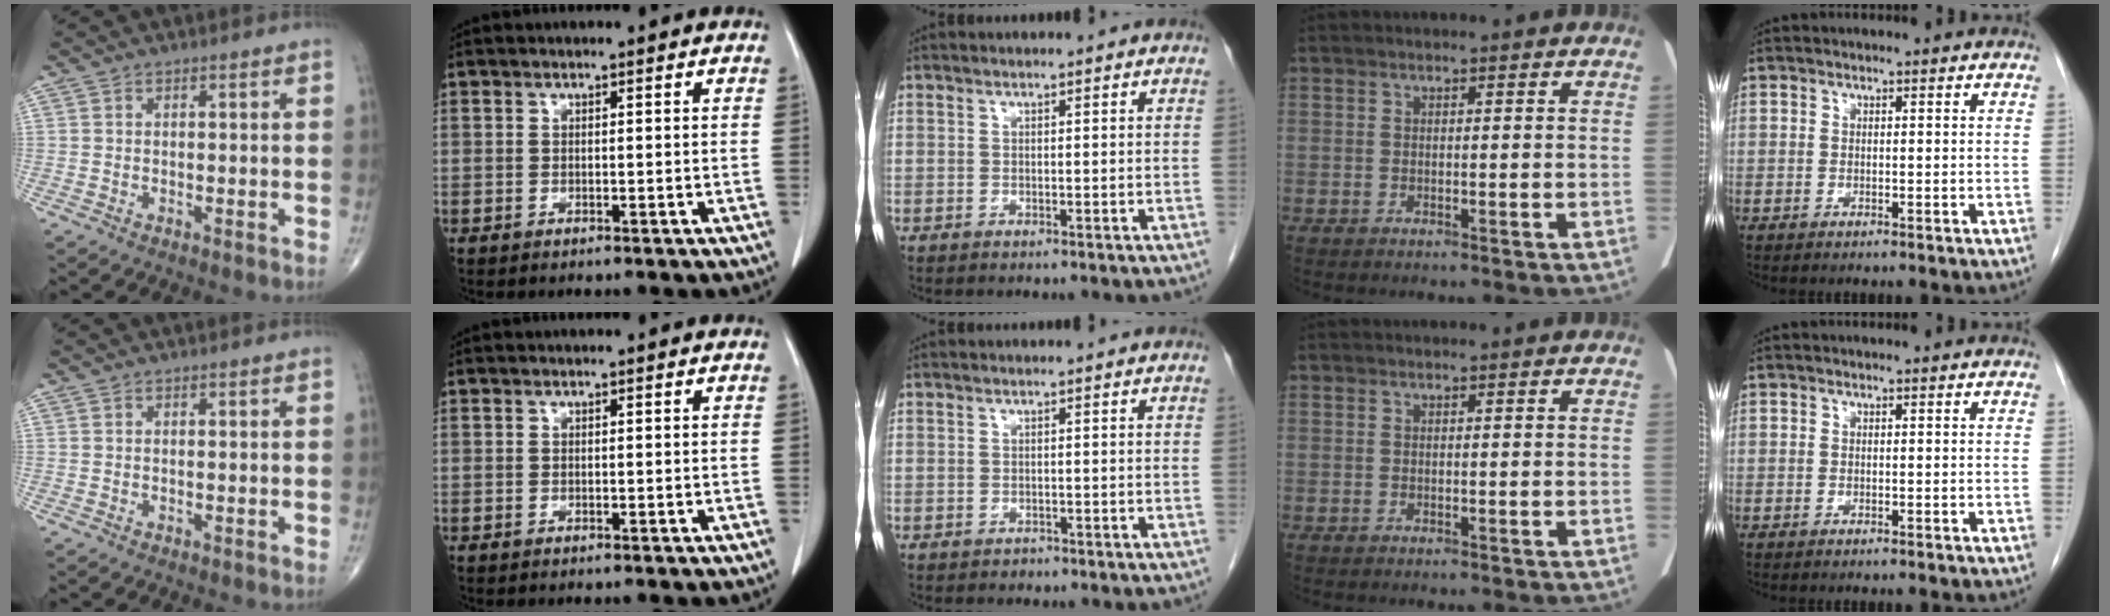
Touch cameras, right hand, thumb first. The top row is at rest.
{"middle": {"total": 0.7, "force": [-0.5, 0.5, 0.0], "torque": [-0.005, 0.001, -0.008]}}